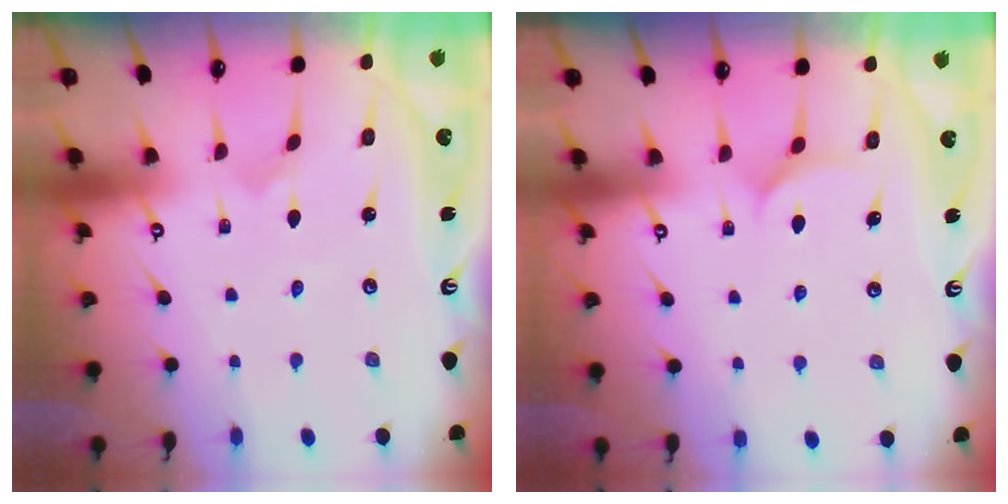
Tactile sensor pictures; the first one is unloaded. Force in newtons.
{"total": 7.6, "press": 7.6, "slide": 0.5}